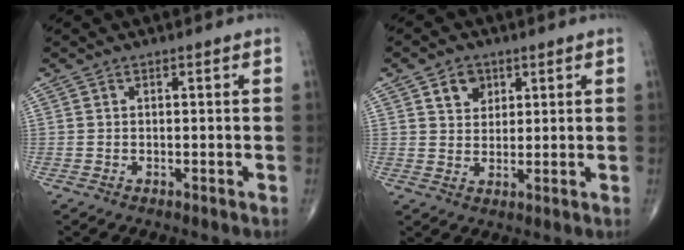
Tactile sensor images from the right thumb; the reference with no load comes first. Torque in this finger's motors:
{"motor_torque": [0.77, 0.87, 0.58, 0.39, 0.10]}